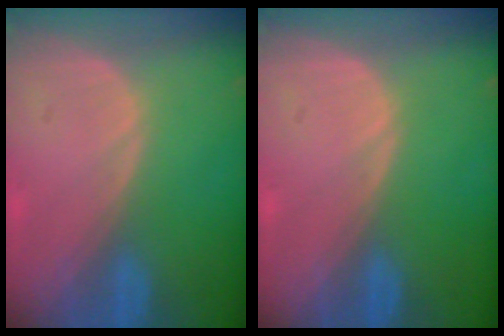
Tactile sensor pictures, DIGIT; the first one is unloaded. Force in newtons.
{"total": 0.0}